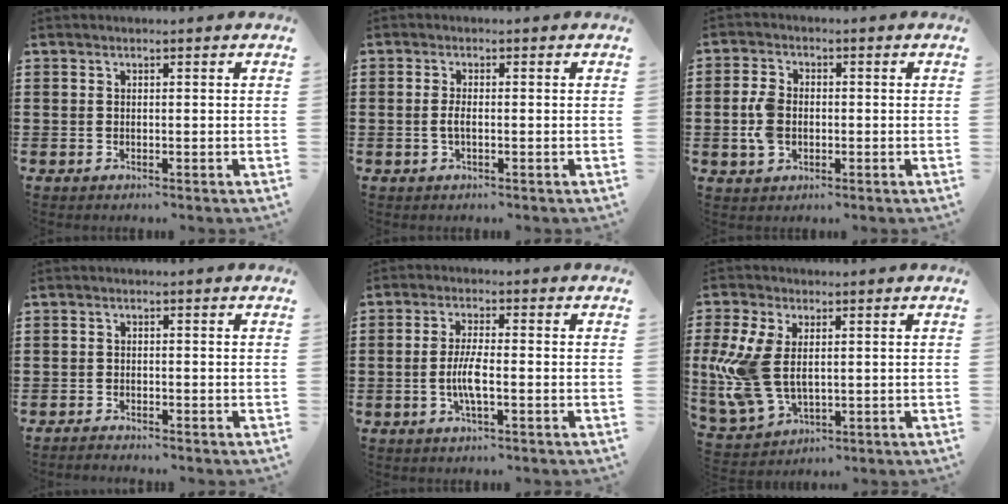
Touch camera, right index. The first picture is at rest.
{"total": 1.8, "force": [-0.4, 0.5, 1.7], "torque": [-0.040, -0.003, -0.009]}
{"total": 4.9, "force": [-0.6, 3.3, 3.5], "torque": [-0.097, -0.002, -0.019]}
{"total": 1.2, "force": [-1.2, 0.0, 0.0], "torque": [-0.005, 0.000, -0.024]}
{"total": 4.4, "force": [-1.2, 0.8, 4.2], "torque": [-0.093, -0.004, -0.030]}
{"total": 9.6, "force": [0.5, 5.8, 7.6], "torque": [-0.196, -0.006, 0.007]}